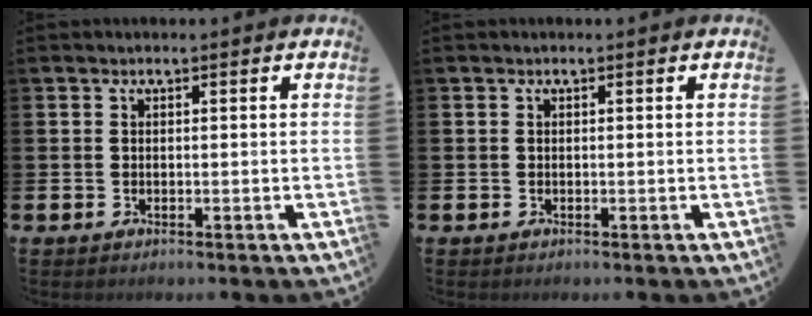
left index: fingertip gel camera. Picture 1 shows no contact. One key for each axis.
{"total": 0.0}